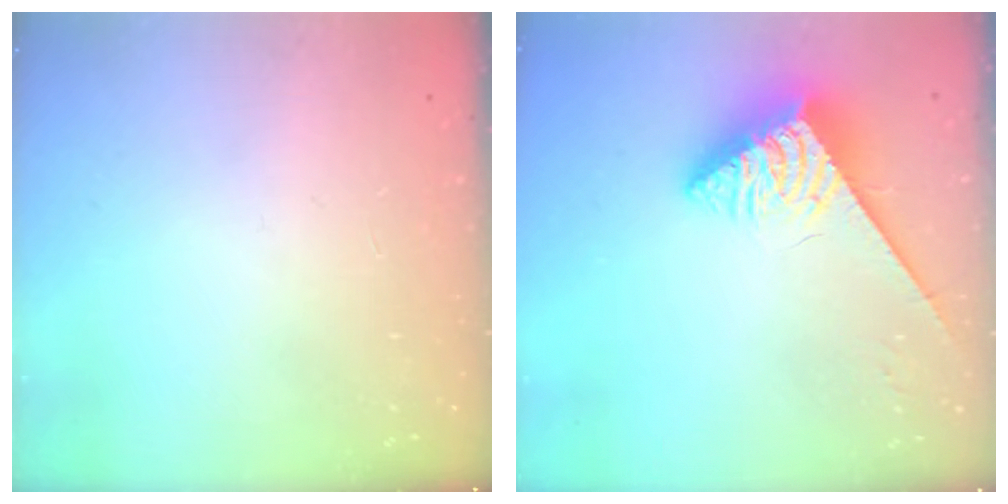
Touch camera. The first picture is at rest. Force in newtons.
{"total": 4.5, "press": 4.4, "slide": 0.6}